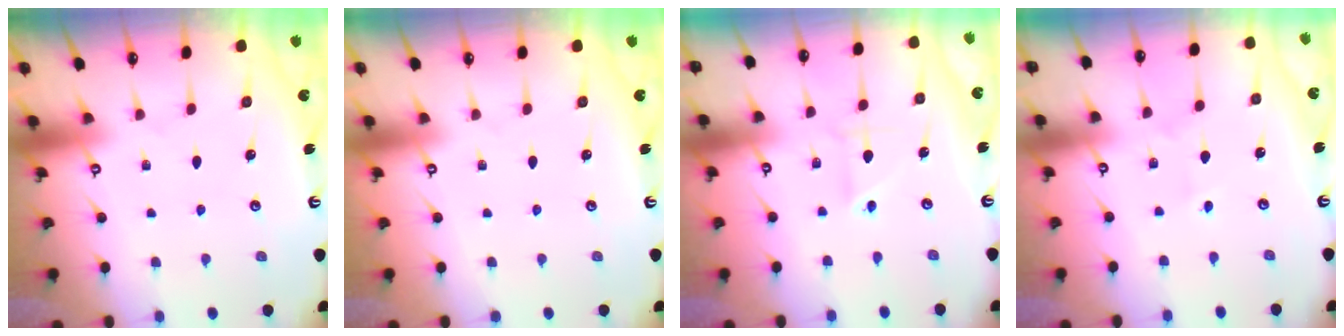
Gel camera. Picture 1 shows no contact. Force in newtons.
{"total": 0.0}
{"total": 3.4, "press": 3.3, "slide": 0.6}
{"total": 1.9, "press": 1.9, "slide": 0.5}